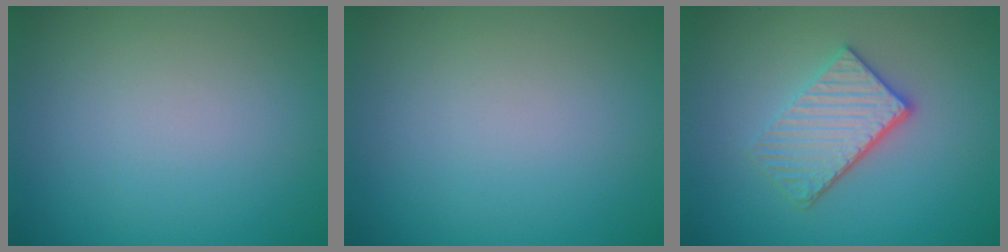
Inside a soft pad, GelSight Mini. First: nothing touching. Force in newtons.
{"total": 0.0}
{"total": 3.9, "press": 3.2, "slide": 2.2}